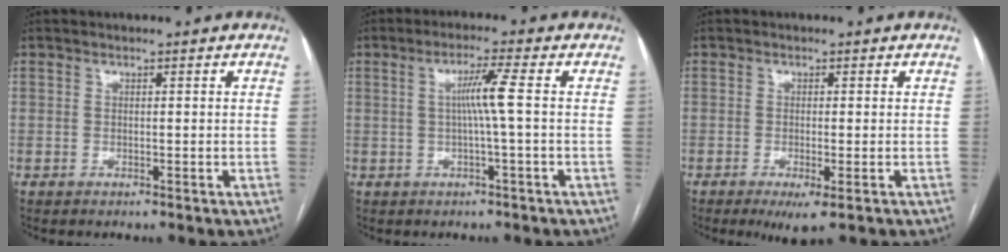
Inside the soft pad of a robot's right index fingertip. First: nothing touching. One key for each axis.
{"total": 4.6, "fx": 0.2, "fy": -1.0, "fz": 4.5, "tx": -0.082, "ty": 0.006, "tz": 0.005}
{"total": 3.5, "fx": -1.6, "fy": 0.5, "fz": 3.0, "tx": -0.045, "ty": -0.009, "tz": -0.022}